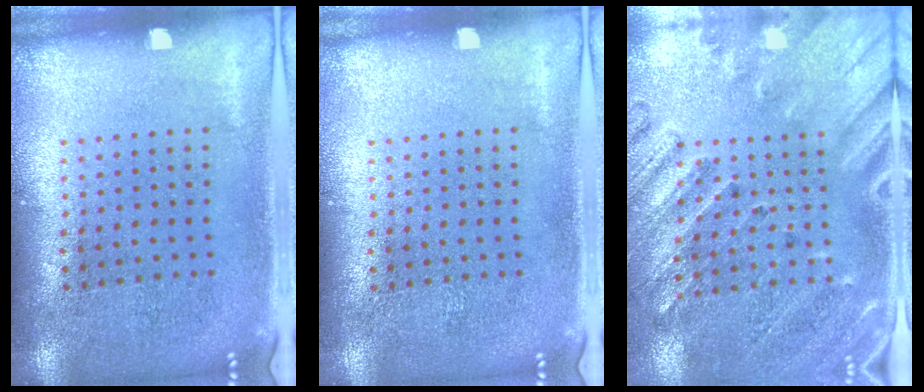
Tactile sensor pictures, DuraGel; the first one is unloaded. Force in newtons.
{"total": 0.0}
{"total": 2.5, "press": 2.1, "slide": 1.4}